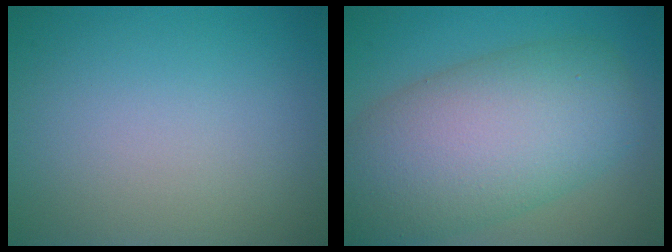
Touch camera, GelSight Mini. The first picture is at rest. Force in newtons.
{"total": 11.3, "press": 11.3, "slide": 0.9}